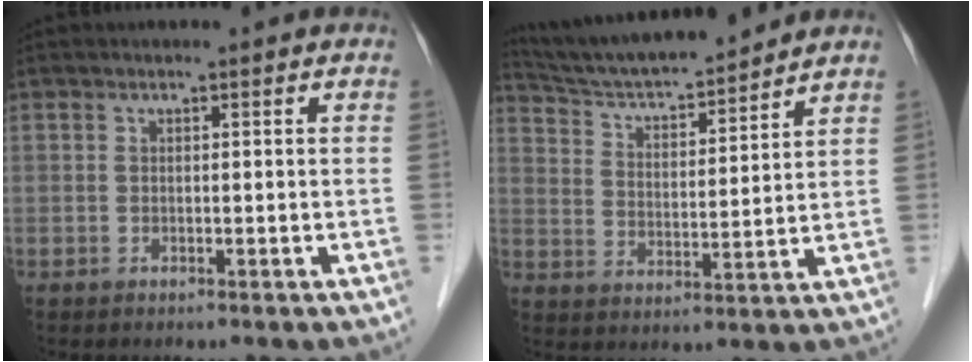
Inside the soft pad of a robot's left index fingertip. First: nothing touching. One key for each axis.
{"total": 14.0, "fx": 13.1, "fy": 1.0, "fz": 5.0, "tx": -0.091, "ty": 0.008, "tz": 0.221}